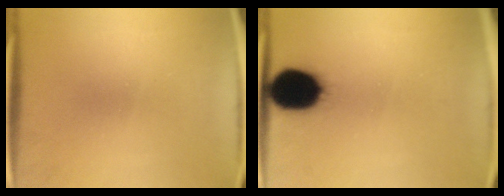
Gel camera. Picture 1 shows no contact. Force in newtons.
{"total": 14.4}